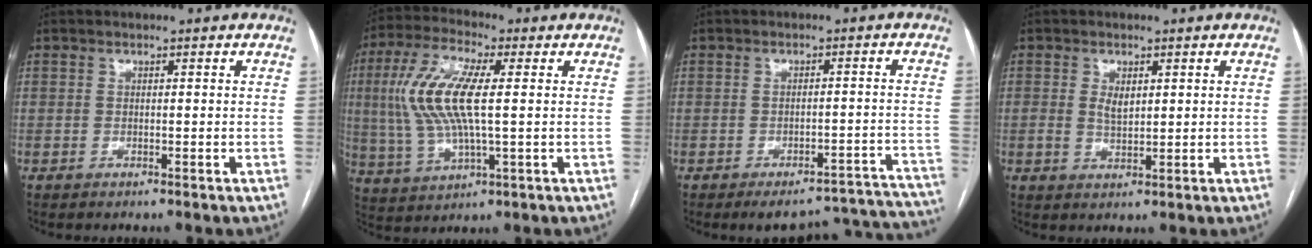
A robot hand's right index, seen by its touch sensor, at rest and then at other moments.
{"total": 12.7, "force": [1.6, 3.3, 12.2], "torque": [-0.272, 0.012, 0.030]}
{"total": 17.9, "force": [-17.4, 2.0, 3.6], "torque": [0.010, 0.018, -0.196]}
{"total": 2.8, "force": [0.8, 1.5, 2.2], "torque": [-0.041, -0.001, 0.018]}